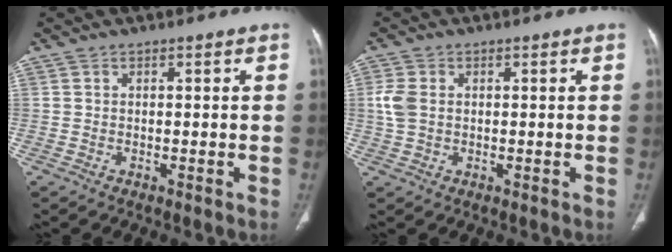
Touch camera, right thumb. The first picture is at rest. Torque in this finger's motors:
{"motor_torque": [1.89, 1.73, 0.63, -0.42, 0.11]}